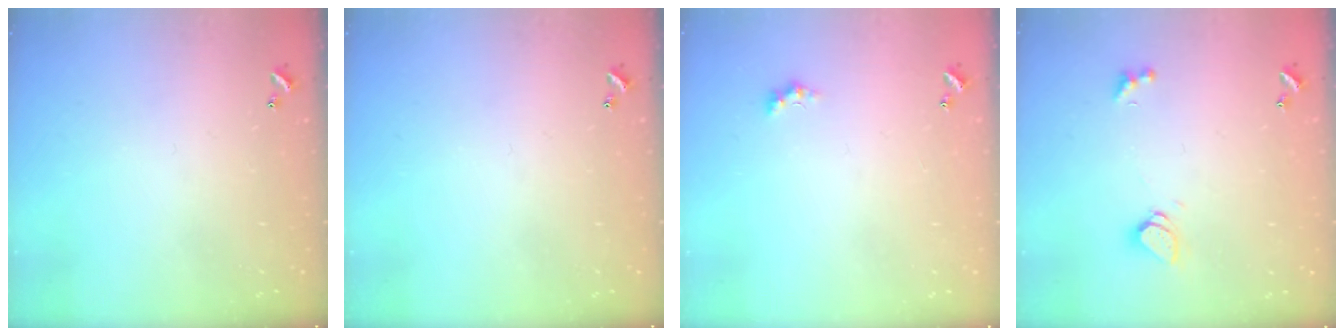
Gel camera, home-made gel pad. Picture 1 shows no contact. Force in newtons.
{"total": 0.0}
{"total": 1.1, "press": 1.1, "slide": 0.4}
{"total": 1.6, "press": 1.5, "slide": 0.4}